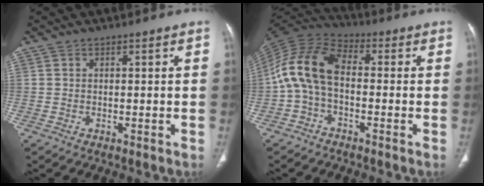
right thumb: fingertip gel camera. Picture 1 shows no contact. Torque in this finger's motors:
{"motor_torque": [1.23, 2.33, 0.98, -1.00, 0.44]}